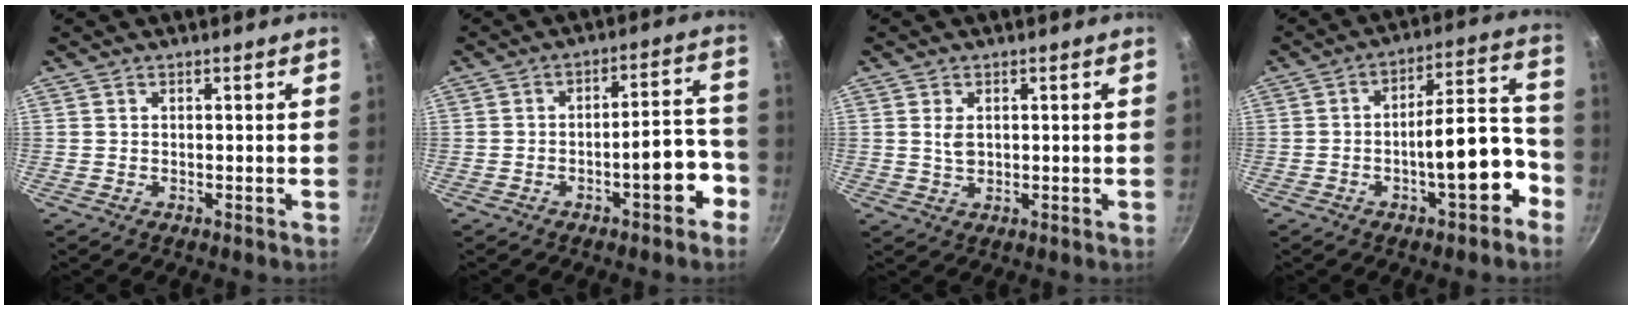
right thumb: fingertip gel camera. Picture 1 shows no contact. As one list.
[{"total": 8.4, "force": [-4.1, 2.9, 6.7], "torque": [-0.066, 0.058, -0.050]}, {"total": 2.7, "force": [0.6, 1.8, 2.0], "torque": [-0.032, -0.006, 0.012]}, {"total": 13.0, "force": [-5.2, 4.7, 10.9], "torque": [-0.121, 0.066, -0.076]}]